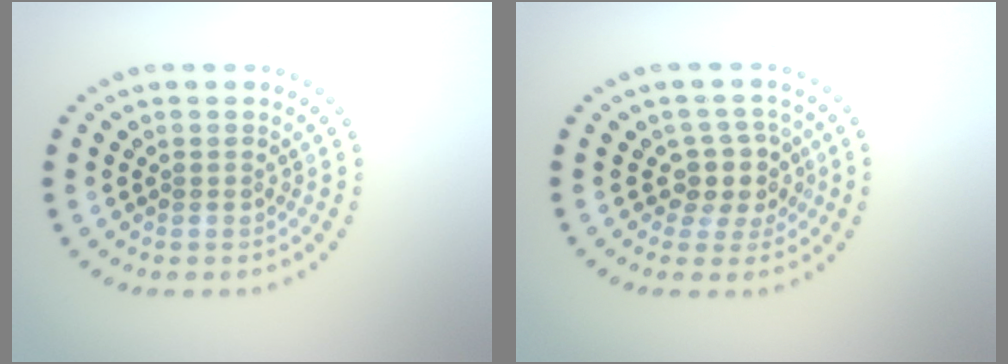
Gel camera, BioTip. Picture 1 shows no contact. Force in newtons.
{"total": 2.9, "press": 2.3, "slide": 1.7}